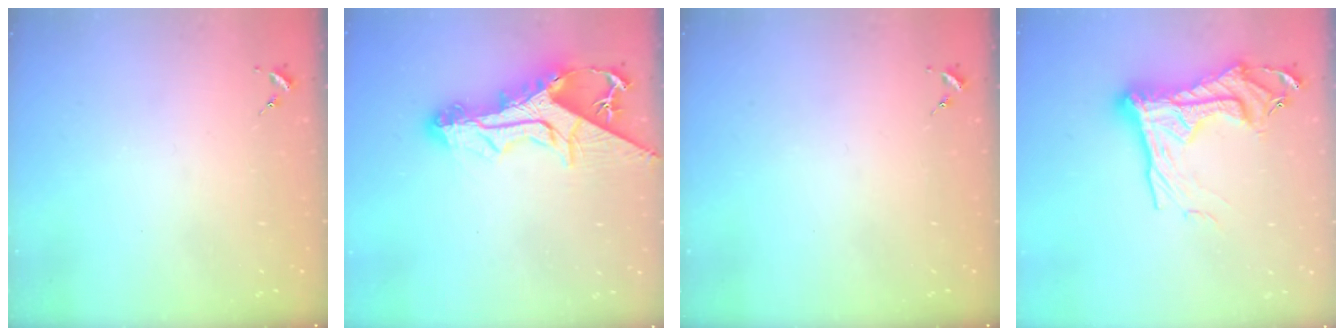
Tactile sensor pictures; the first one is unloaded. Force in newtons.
{"total": 19.0, "press": 18.9, "slide": 1.7}
{"total": 0.0}
{"total": 20.6, "press": 20.5, "slide": 2.0}